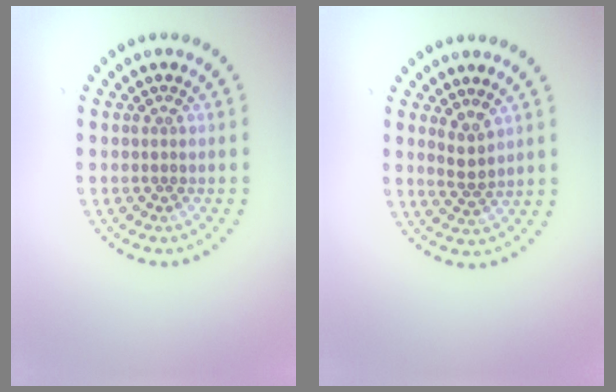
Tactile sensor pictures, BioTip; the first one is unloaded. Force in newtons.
{"total": 1.8, "press": 1.5, "slide": 1.0}